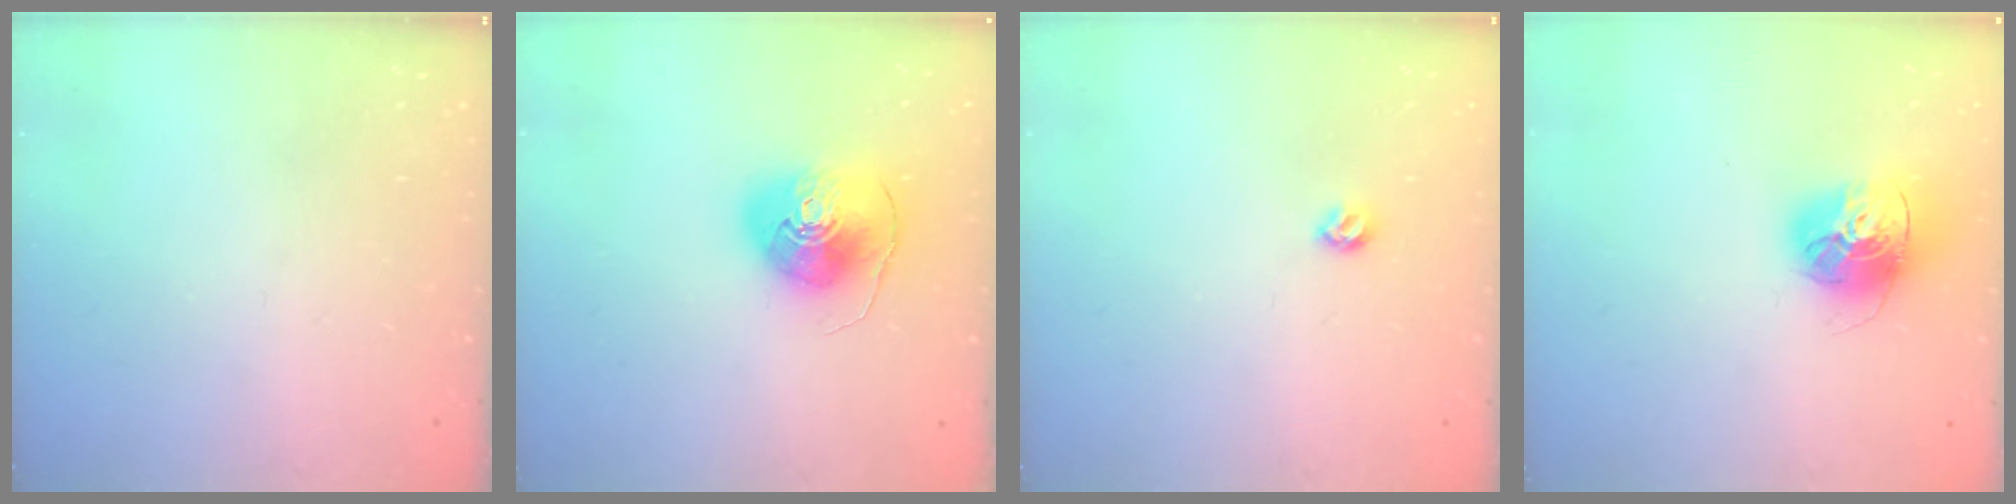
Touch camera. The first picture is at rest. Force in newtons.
{"total": 10.3, "press": 10.2, "slide": 1.5}
{"total": 5.3, "press": 5.3, "slide": 0.7}
{"total": 15.7, "press": 15.6, "slide": 1.6}